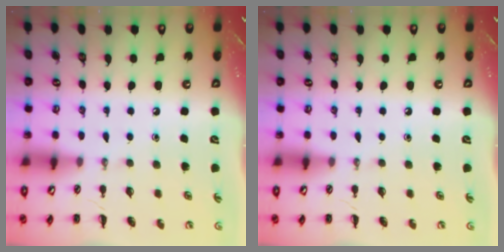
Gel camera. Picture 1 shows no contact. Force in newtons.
{"total": 0.0}